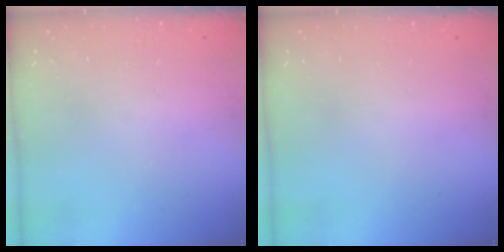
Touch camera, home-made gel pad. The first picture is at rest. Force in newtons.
{"total": 0.0}